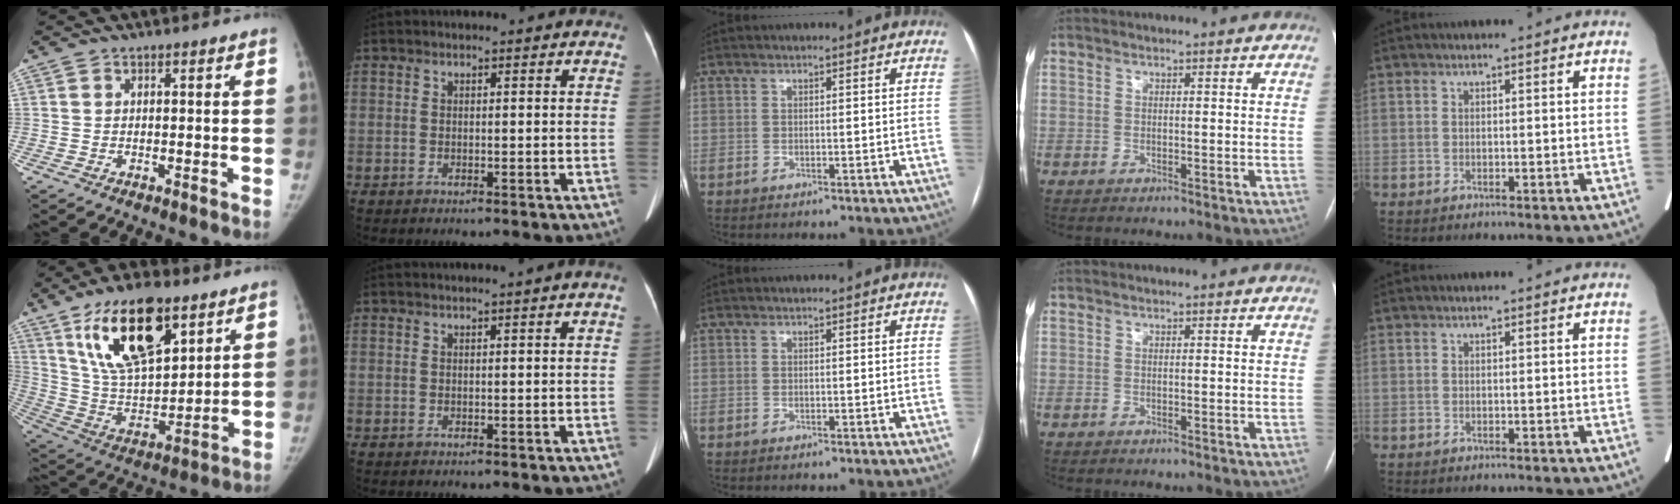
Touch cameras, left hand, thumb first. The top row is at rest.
{"thumb": {"total": 21.0, "force": [11.6, 9.2, 14.8], "torque": [-0.229, -0.050, 0.219]}, "index": {"total": 0.7, "force": [0.1, -0.3, 0.6], "torque": [-0.015, -0.008, 0.008]}}